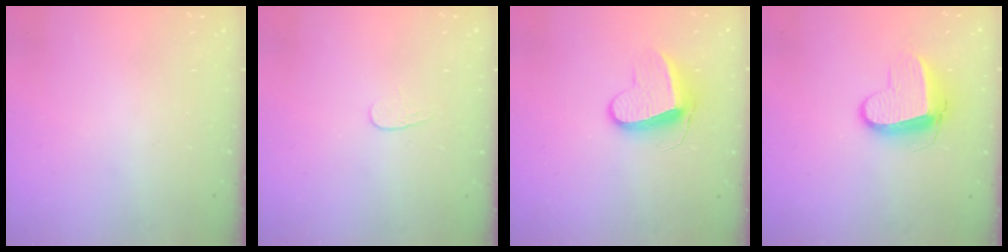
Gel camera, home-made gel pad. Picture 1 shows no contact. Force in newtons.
{"total": 3.5, "press": 3.4, "slide": 0.4}
{"total": 10.7, "press": 10.7, "slide": 0.7}
{"total": 9.6, "press": 9.5, "slide": 0.9}